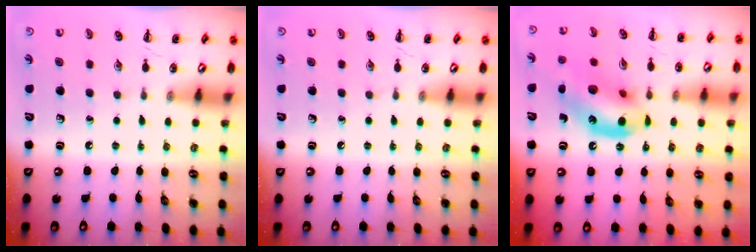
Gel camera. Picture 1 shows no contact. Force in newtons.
{"total": 0.0}
{"total": 15.0, "press": 14.7, "slide": 2.8}